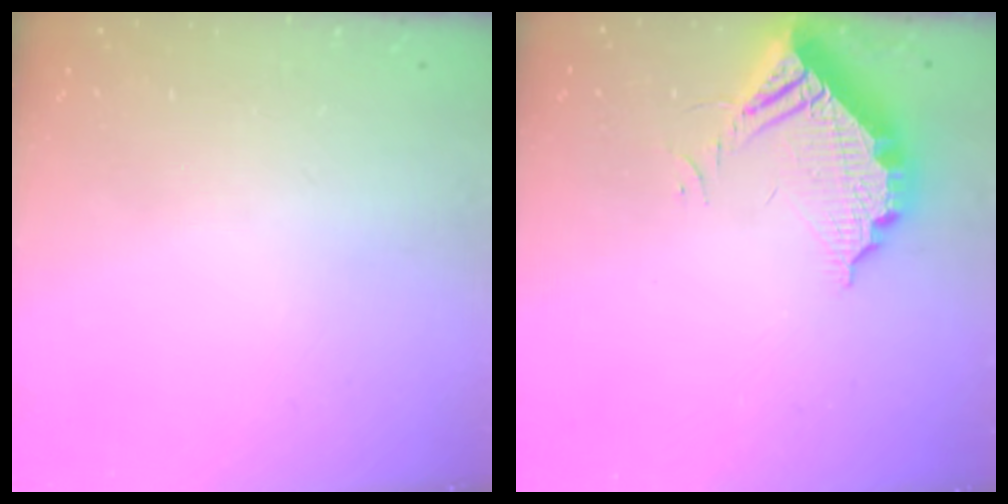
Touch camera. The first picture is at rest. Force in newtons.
{"total": 11.7, "press": 11.6, "slide": 1.1}